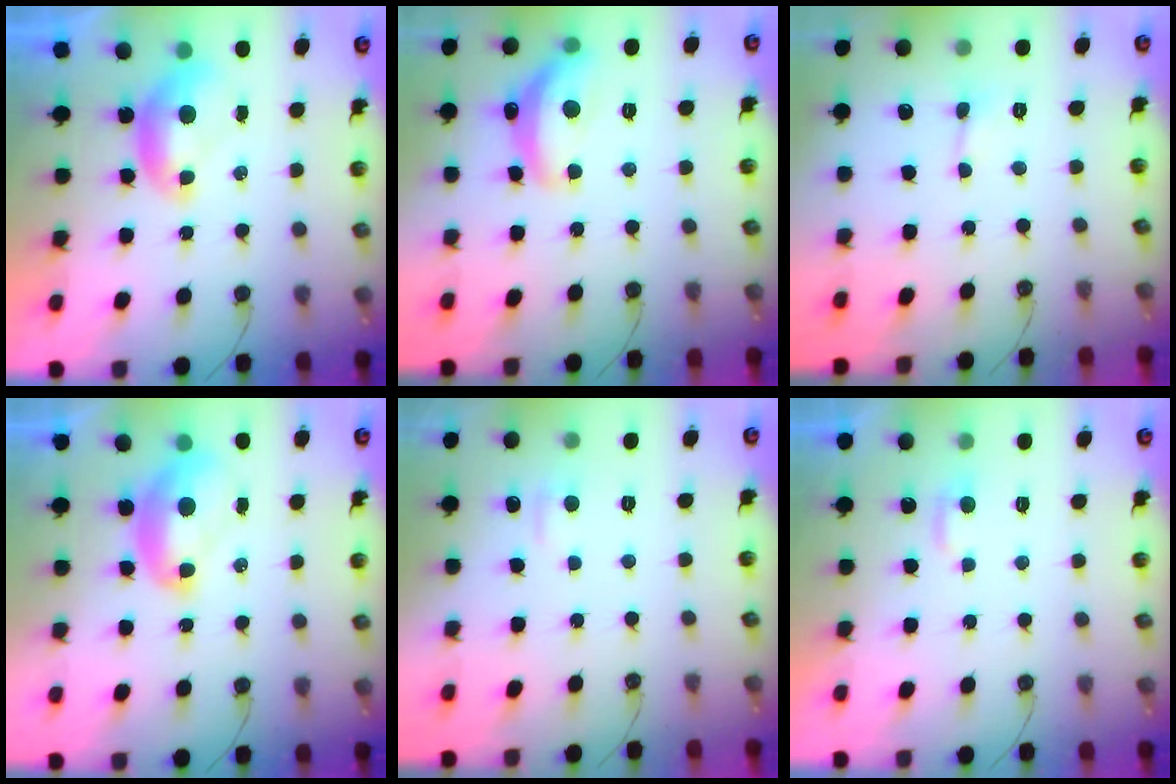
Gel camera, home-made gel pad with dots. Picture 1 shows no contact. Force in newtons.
{"total": 8.2, "press": 8.1, "slide": 0.5}
{"total": 1.3, "press": 1.2, "slide": 0.3}
{"total": 2.7, "press": 2.7, "slide": 0.1}
{"total": 1.6, "press": 1.5, "slide": 0.6}
{"total": 2.9, "press": 2.8, "slide": 0.4}